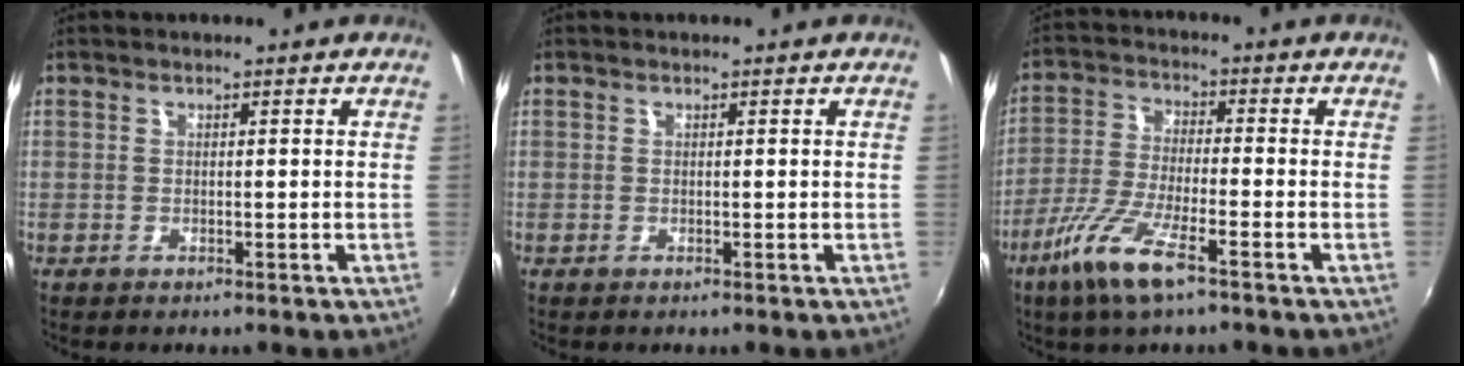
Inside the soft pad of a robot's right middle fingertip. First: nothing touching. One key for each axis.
{"total": 0.0}
{"total": 10.3, "fx": -6.2, "fy": 1.7, "fz": 8.1, "tx": -0.175, "ty": -0.016, "tz": -0.124}